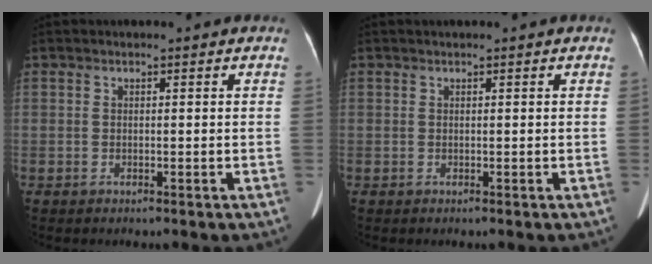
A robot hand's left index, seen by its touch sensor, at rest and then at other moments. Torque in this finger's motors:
{"motor_torque": [0.41, -0.78, 0.03, 0.00]}